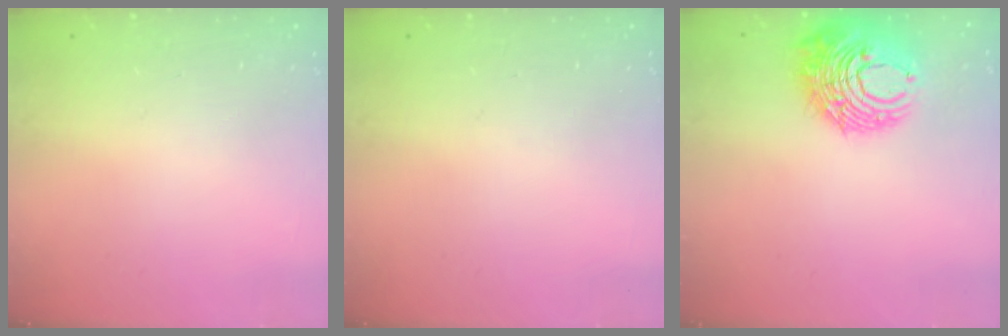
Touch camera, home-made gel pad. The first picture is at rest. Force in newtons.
{"total": 0.0}
{"total": 12.7, "press": 12.6, "slide": 1.0}